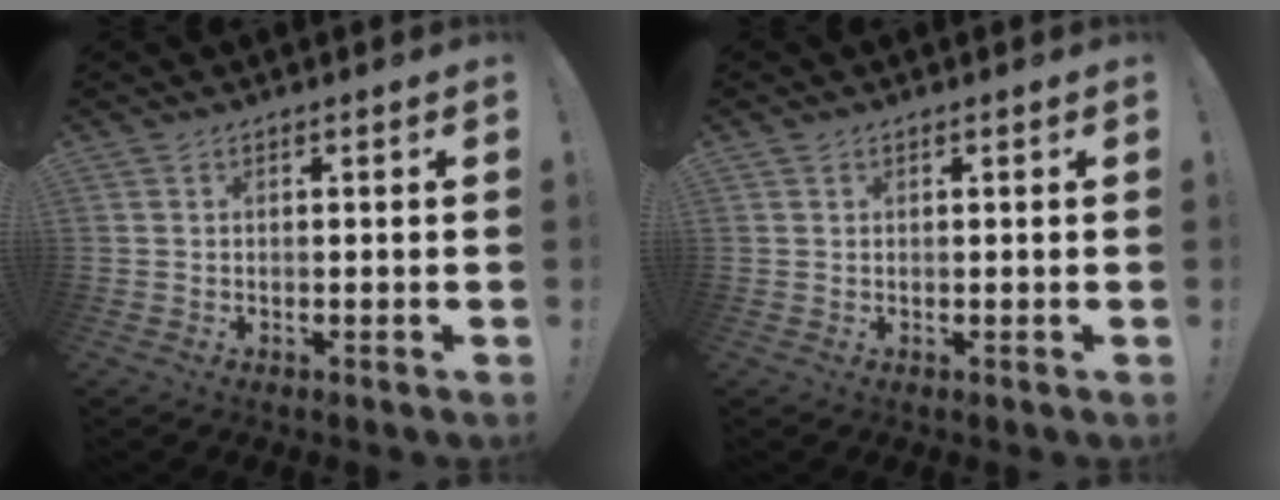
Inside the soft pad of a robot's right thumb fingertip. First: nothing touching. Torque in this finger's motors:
{"motor_torque": [-0.54, -0.07, -0.15, 0.07, 0.06]}